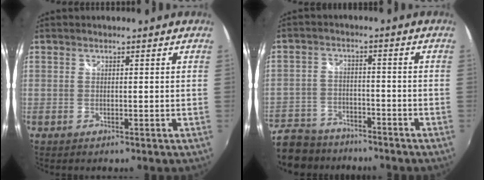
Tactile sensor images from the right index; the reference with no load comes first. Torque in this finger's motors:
{"motor_torque": [-1.15, -0.99, -1.05, -0.21]}